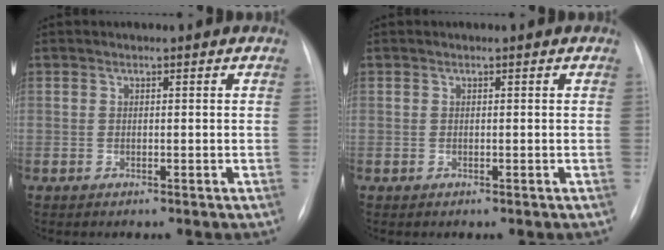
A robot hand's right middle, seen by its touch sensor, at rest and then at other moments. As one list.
[{"total": 0.0}]